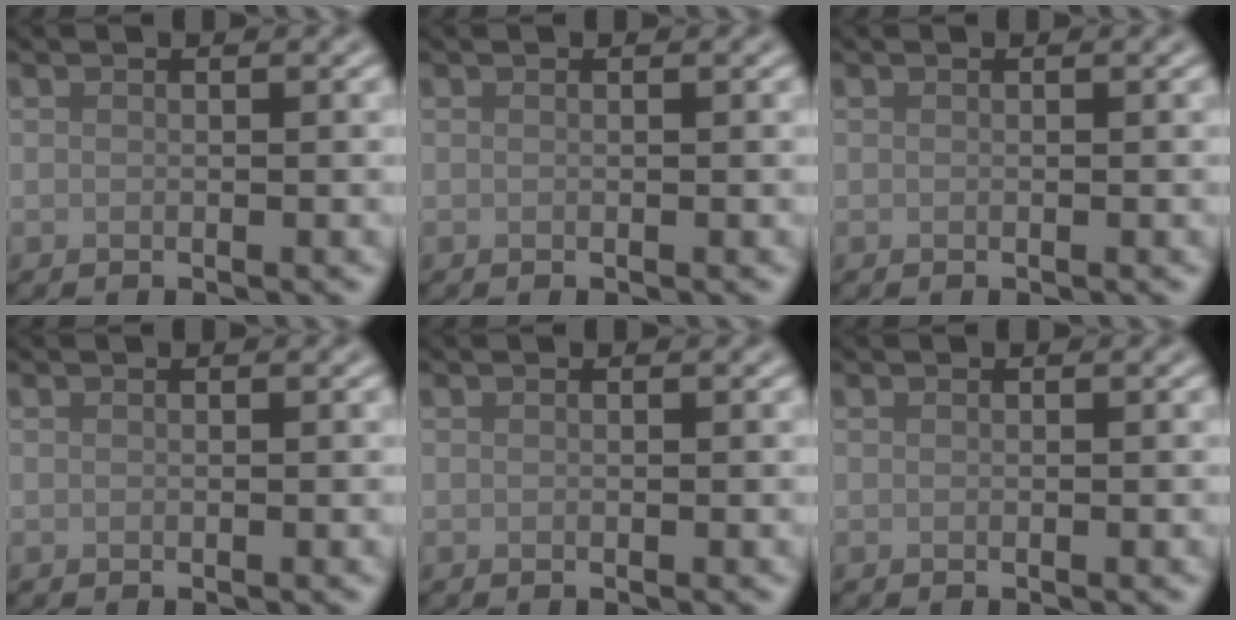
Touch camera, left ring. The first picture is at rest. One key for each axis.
{"total": 0.0}
{"total": 0.0}
{"total": 0.0}
{"total": 0.0}
{"total": 0.0}